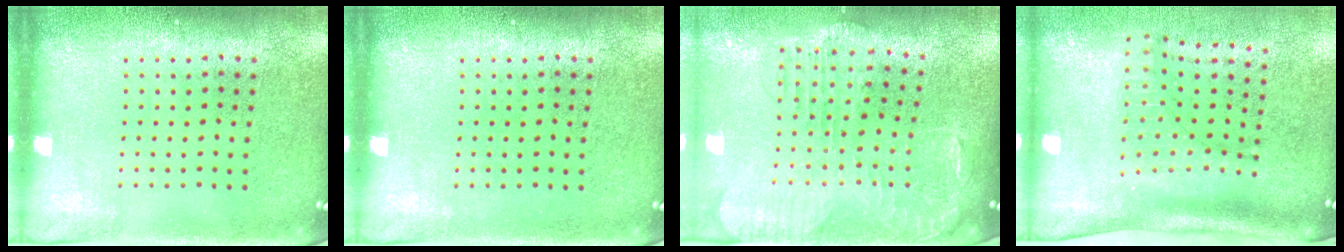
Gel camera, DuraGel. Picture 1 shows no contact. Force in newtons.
{"total": 0.0}
{"total": 1.8, "press": 1.6, "slide": 0.7}
{"total": 2.1, "press": 1.5, "slide": 1.5}